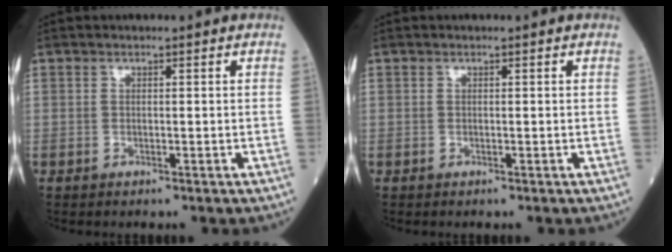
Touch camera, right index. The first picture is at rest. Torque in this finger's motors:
{"motor_torque": [0.00, 0.00, 0.00, 0.00]}